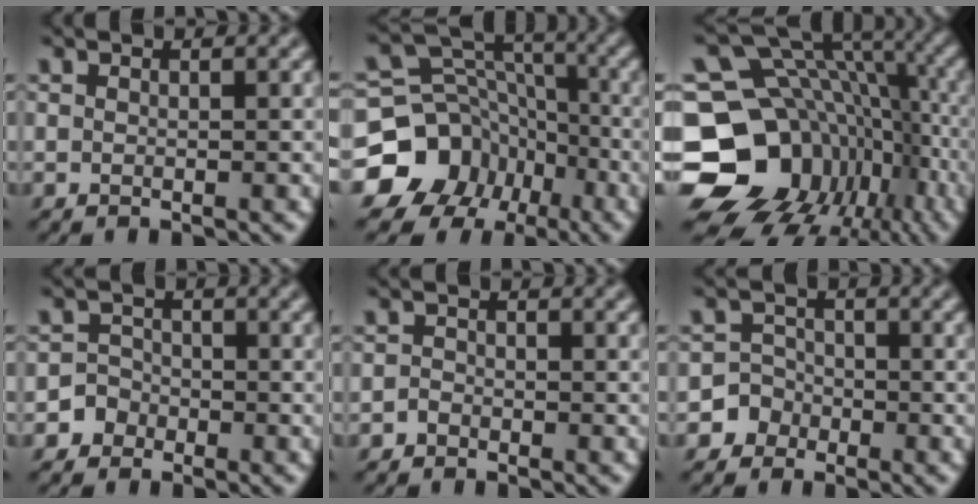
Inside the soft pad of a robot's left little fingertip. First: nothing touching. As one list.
[{"total": 13.4, "force": [-6.9, 11.0, 3.3], "torque": [-0.079, -0.013, -0.142]}, {"total": 17.7, "force": [-5.2, 14.1, 9.5], "torque": [-0.184, -0.004, -0.068]}, {"total": 2.6, "force": [-1.5, 2.1, -0.1], "torque": [0.029, 0.005, -0.034]}, {"total": 0.9, "force": [-0.7, 0.6, 0.0], "torque": [0.003, 0.001, -0.015]}, {"total": 3.7, "force": [-1.9, 3.2, -0.1], "torque": [0.037, 0.004, -0.046]}]